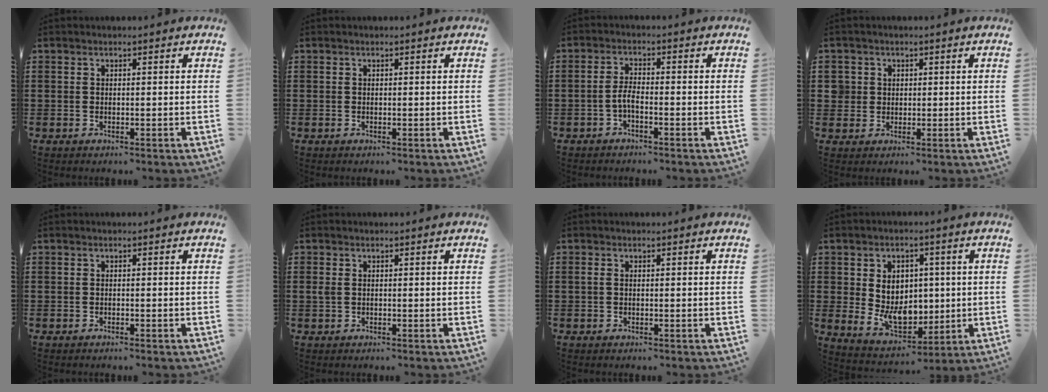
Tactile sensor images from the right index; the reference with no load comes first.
{"total": 0.0}
{"total": 2.4, "force": [-1.2, 0.0, 2.1], "torque": [-0.049, -0.003, -0.026]}
{"total": 2.6, "force": [0.7, 2.5, 0.3], "torque": [-0.018, 0.013, 0.011]}
{"total": 0.7, "force": [-0.3, -0.6, 0.0], "torque": [0.004, -0.003, -0.005]}
{"total": 1.2, "force": [0.2, 0.8, 0.9], "torque": [-0.028, 0.002, 0.000]}
{"total": 0.6, "force": [0.0, -0.2, 0.5], "torque": [-0.014, -0.001, -0.002]}
{"total": 7.6, "force": [0.3, 5.8, 4.8], "torque": [-0.094, 0.002, 0.004]}